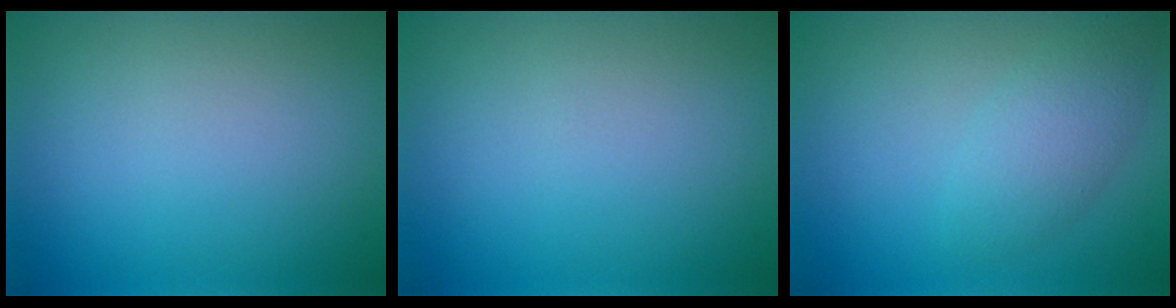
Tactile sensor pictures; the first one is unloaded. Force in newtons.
{"total": 0.0}
{"total": 2.9, "press": 2.9, "slide": 0.2}